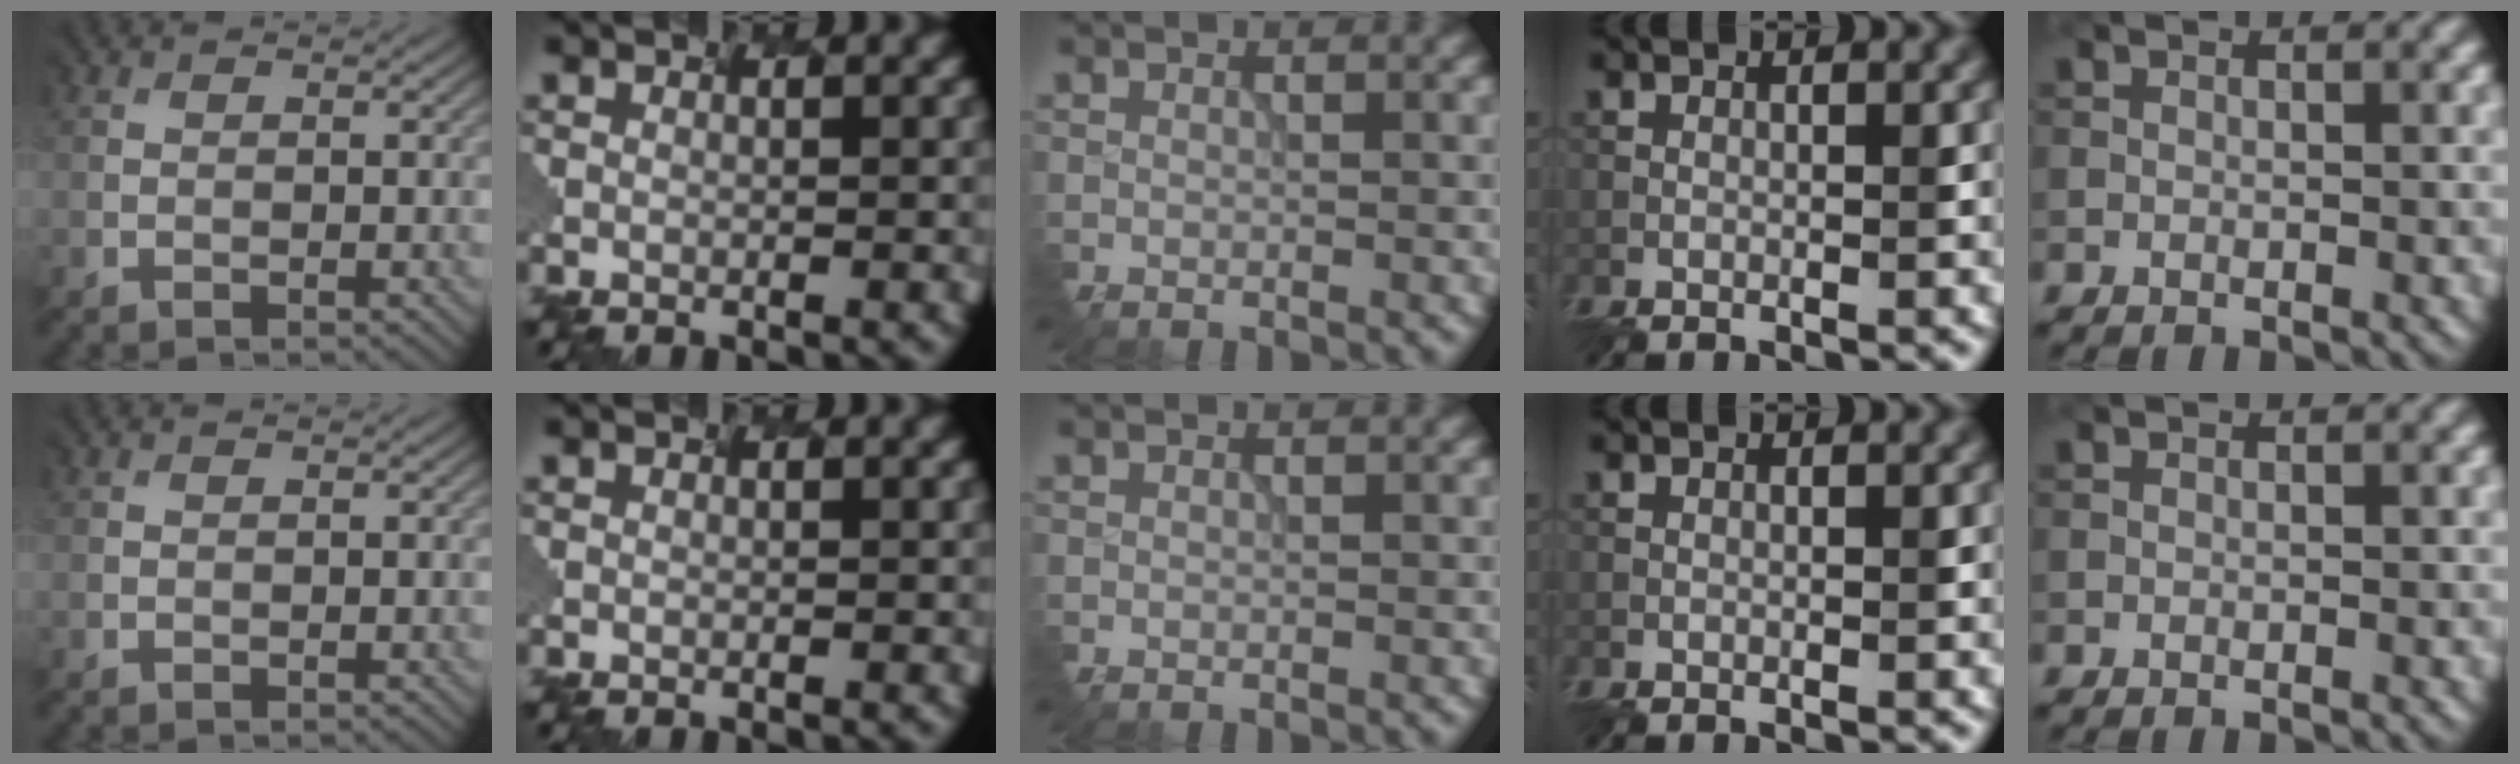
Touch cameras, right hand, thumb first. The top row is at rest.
{}